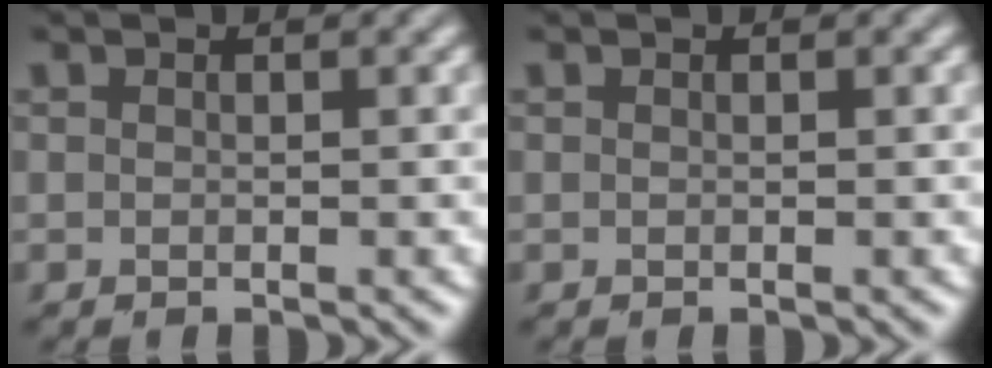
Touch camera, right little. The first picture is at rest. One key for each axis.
{"total": 0.0}